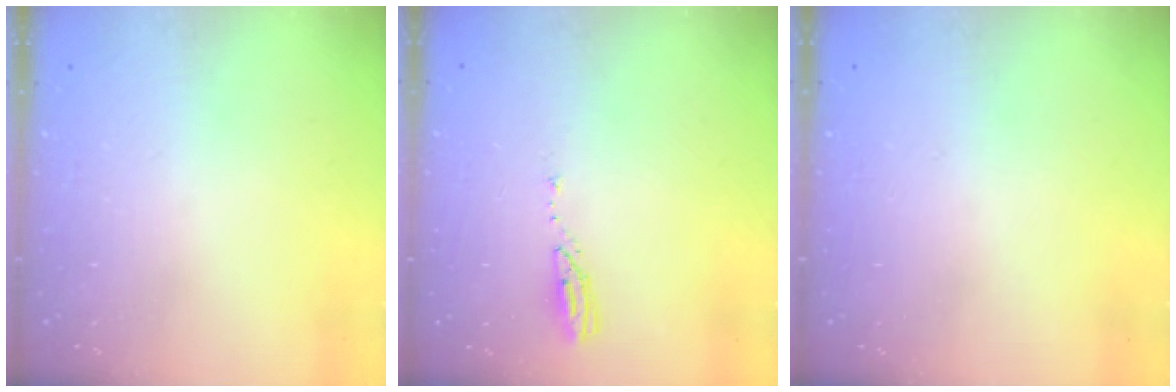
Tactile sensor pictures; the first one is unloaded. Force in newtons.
{"total": 4.0, "press": 4.0, "slide": 0.4}
{"total": 16.3, "press": 2.3, "slide": 16.2}